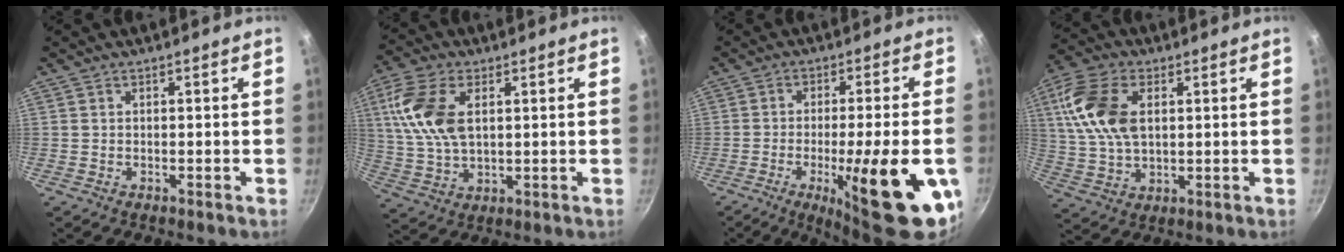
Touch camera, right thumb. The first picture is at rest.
{"total": 12.6, "force": [3.3, 7.1, 9.8], "torque": [-0.193, -0.002, 0.066]}
{"total": 21.7, "force": [-7.0, 4.8, 20.0], "torque": [-0.257, 0.006, -0.094]}
{"total": 13.8, "force": [3.5, 8.3, 10.5], "torque": [-0.197, 0.000, 0.065]}